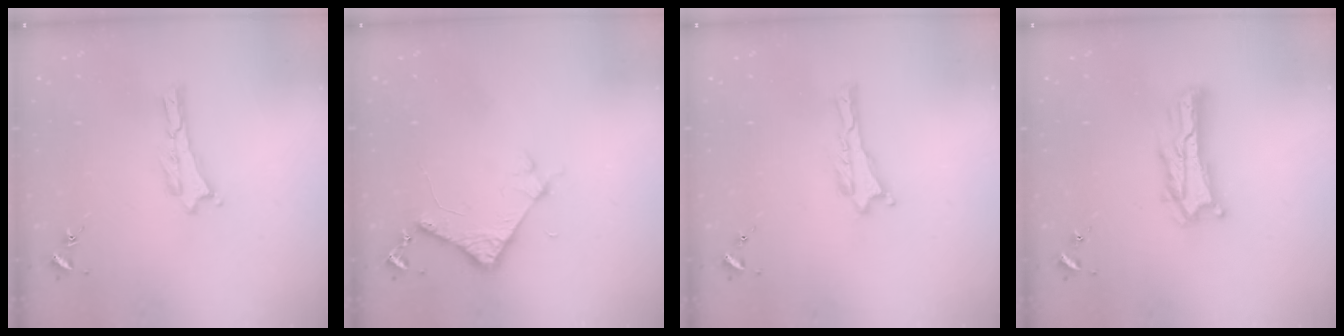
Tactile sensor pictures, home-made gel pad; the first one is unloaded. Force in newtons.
{"total": 3.1, "press": 3.1, "slide": 0.2}
{"total": 0.0}
{"total": 5.1, "press": 5.1, "slide": 0.5}